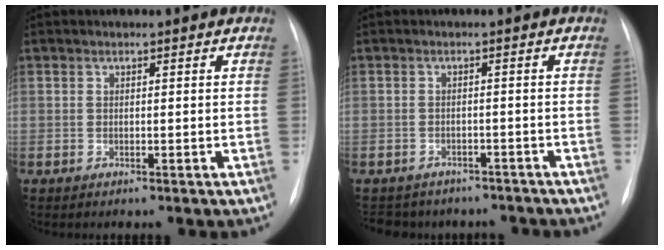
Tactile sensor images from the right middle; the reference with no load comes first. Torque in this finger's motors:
{"motor_torque": [0.22, -0.34, 0.07, 0.04]}